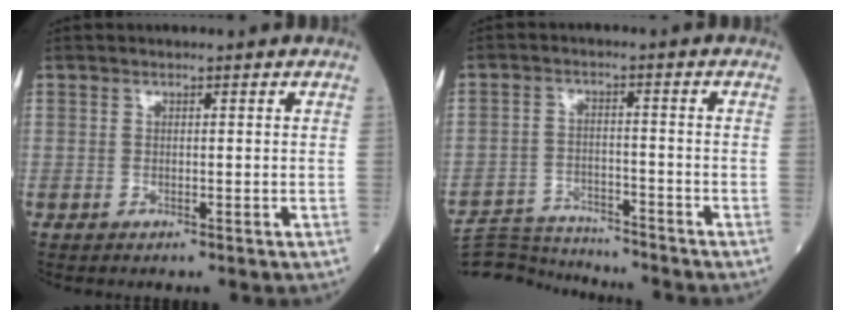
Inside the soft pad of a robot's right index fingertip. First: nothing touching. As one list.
[{"total": 9.6, "force": [-9.6, 0.6, 0.4], "torque": [-0.011, 0.007, -0.160]}]